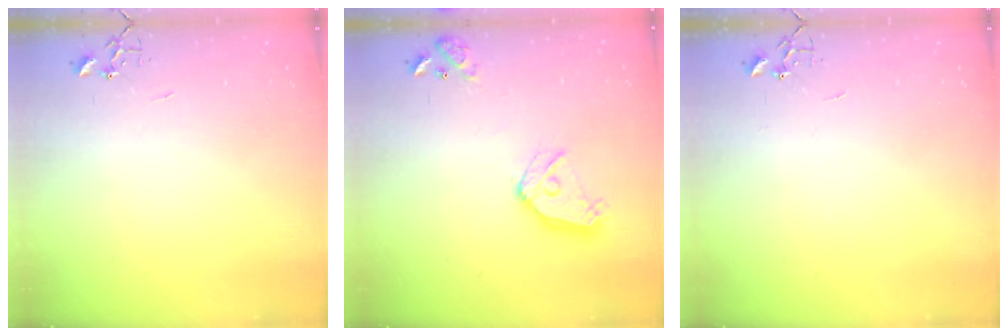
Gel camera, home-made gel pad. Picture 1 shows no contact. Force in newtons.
{"total": 14.0, "press": 13.8, "slide": 1.9}
{"total": 0.0}